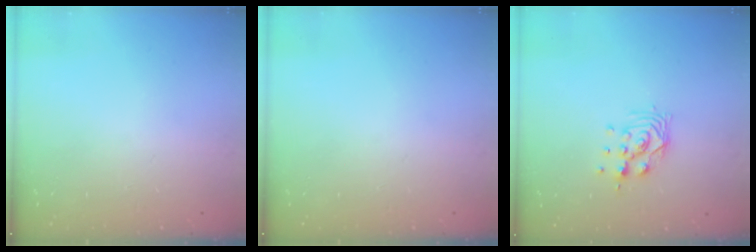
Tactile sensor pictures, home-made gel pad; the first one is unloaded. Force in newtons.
{"total": 0.0}
{"total": 8.5, "press": 8.5, "slide": 0.8}